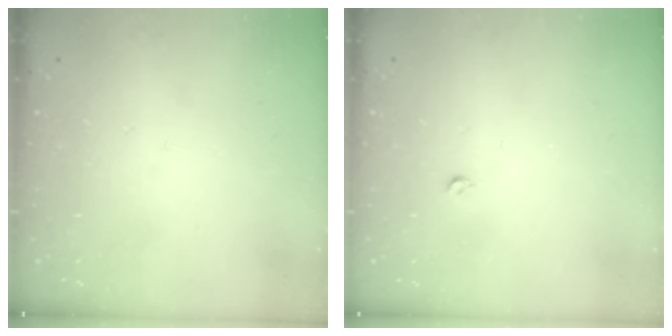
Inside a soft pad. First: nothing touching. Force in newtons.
{"total": 2.8, "press": 2.8, "slide": 0.5}